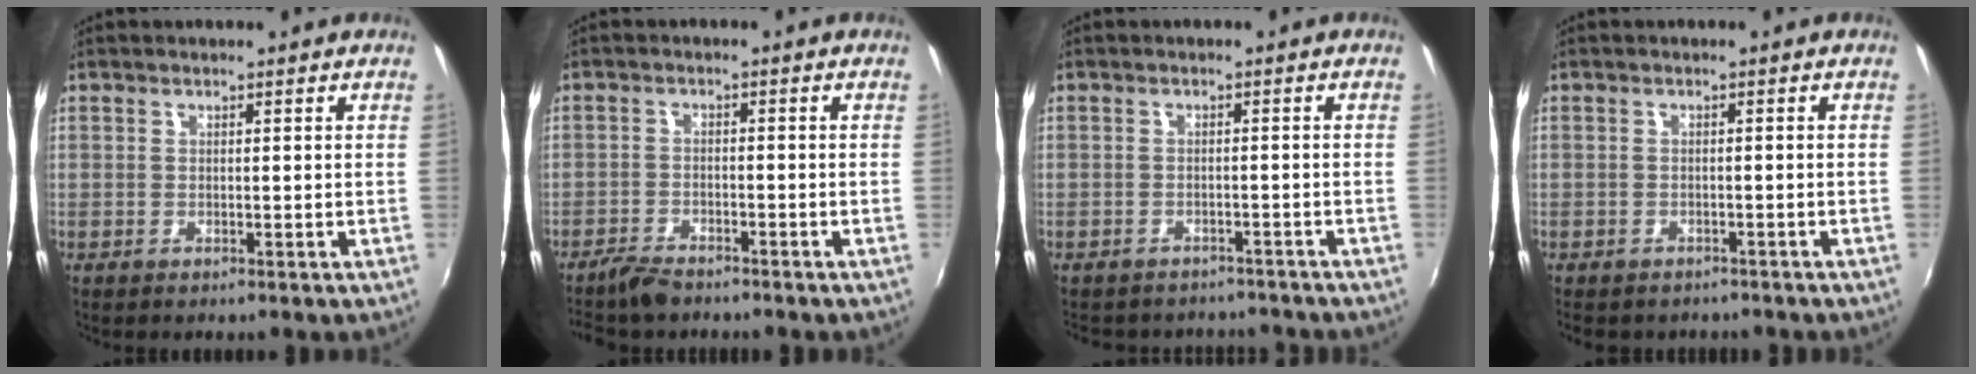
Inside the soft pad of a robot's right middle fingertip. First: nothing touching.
{"total": 4.2, "force": [-3.8, 1.1, 1.3], "torque": [-0.046, -0.008, -0.074]}
{"total": 8.5, "force": [-7.5, 3.2, 2.3], "torque": [-0.057, -0.009, -0.098]}
{"total": 3.8, "force": [-3.2, 1.5, 1.3], "torque": [-0.032, -0.018, -0.041]}